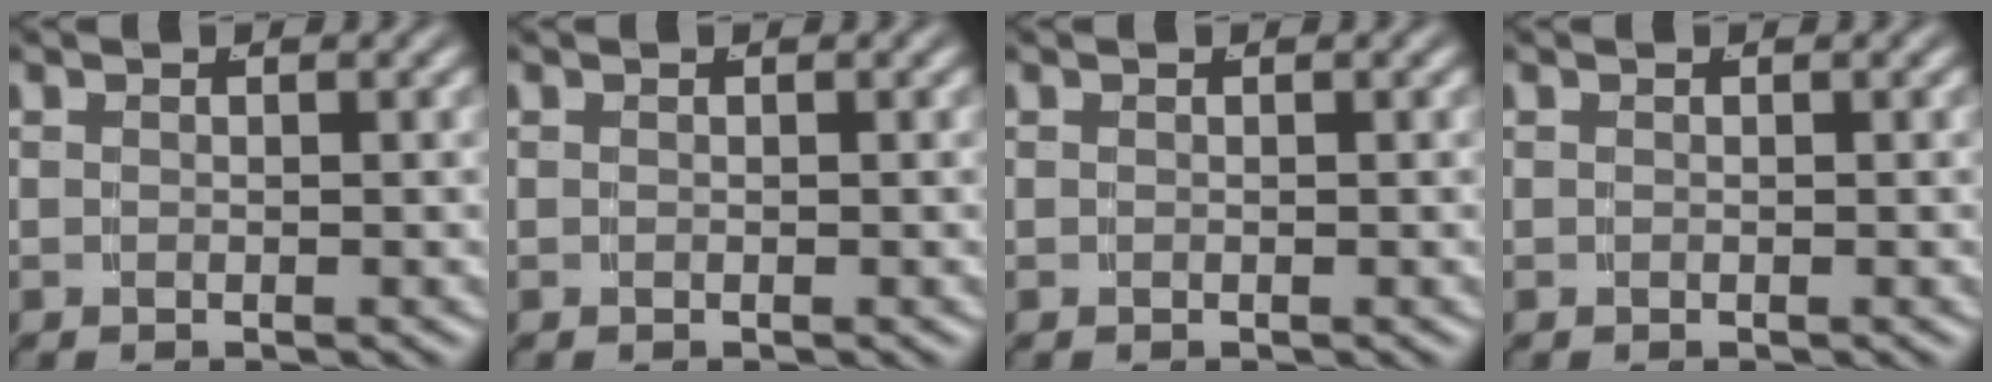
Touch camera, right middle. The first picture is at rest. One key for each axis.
{"total": 0.0}
{"total": 0.0}
{"total": 0.0}